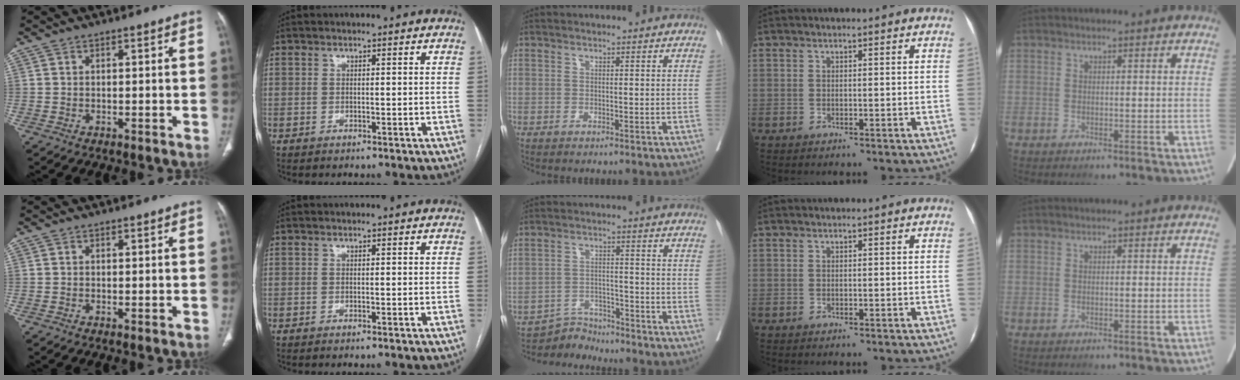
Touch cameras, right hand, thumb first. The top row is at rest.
{"middle": {"total": 4.1, "force": [-3.9, 0.5, -1.2], "torque": [0.024, 0.003, -0.066]}}